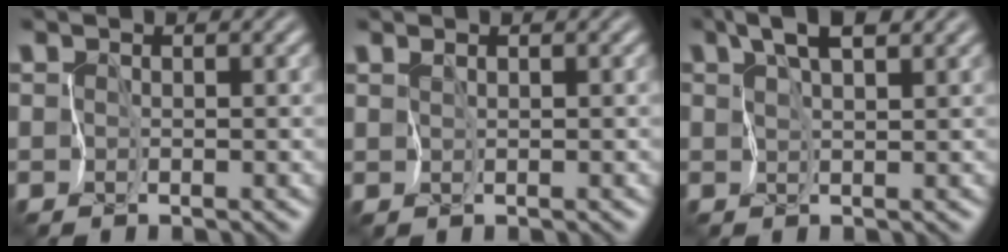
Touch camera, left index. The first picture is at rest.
{"total": 0.7, "force": [0.6, 0.0, 0.3], "torque": [-0.008, -0.002, 0.014]}
{"total": 3.4, "force": [2.0, 0.9, 2.6], "torque": [-0.054, 0.005, 0.036]}